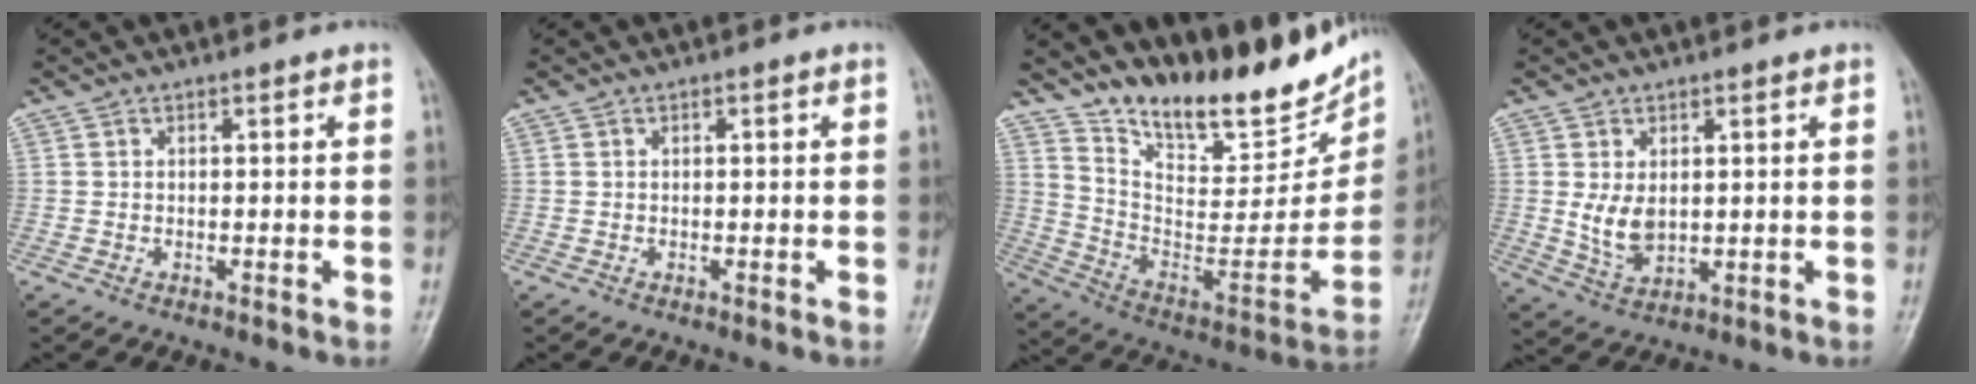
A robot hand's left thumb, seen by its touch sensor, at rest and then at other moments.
{"total": 0.0}
{"total": 23.2, "force": [18.7, 7.9, 11.2], "torque": [-0.132, -0.109, 0.300]}
{"total": 5.6, "force": [1.1, 3.5, 4.1], "torque": [-0.065, -0.017, 0.033]}